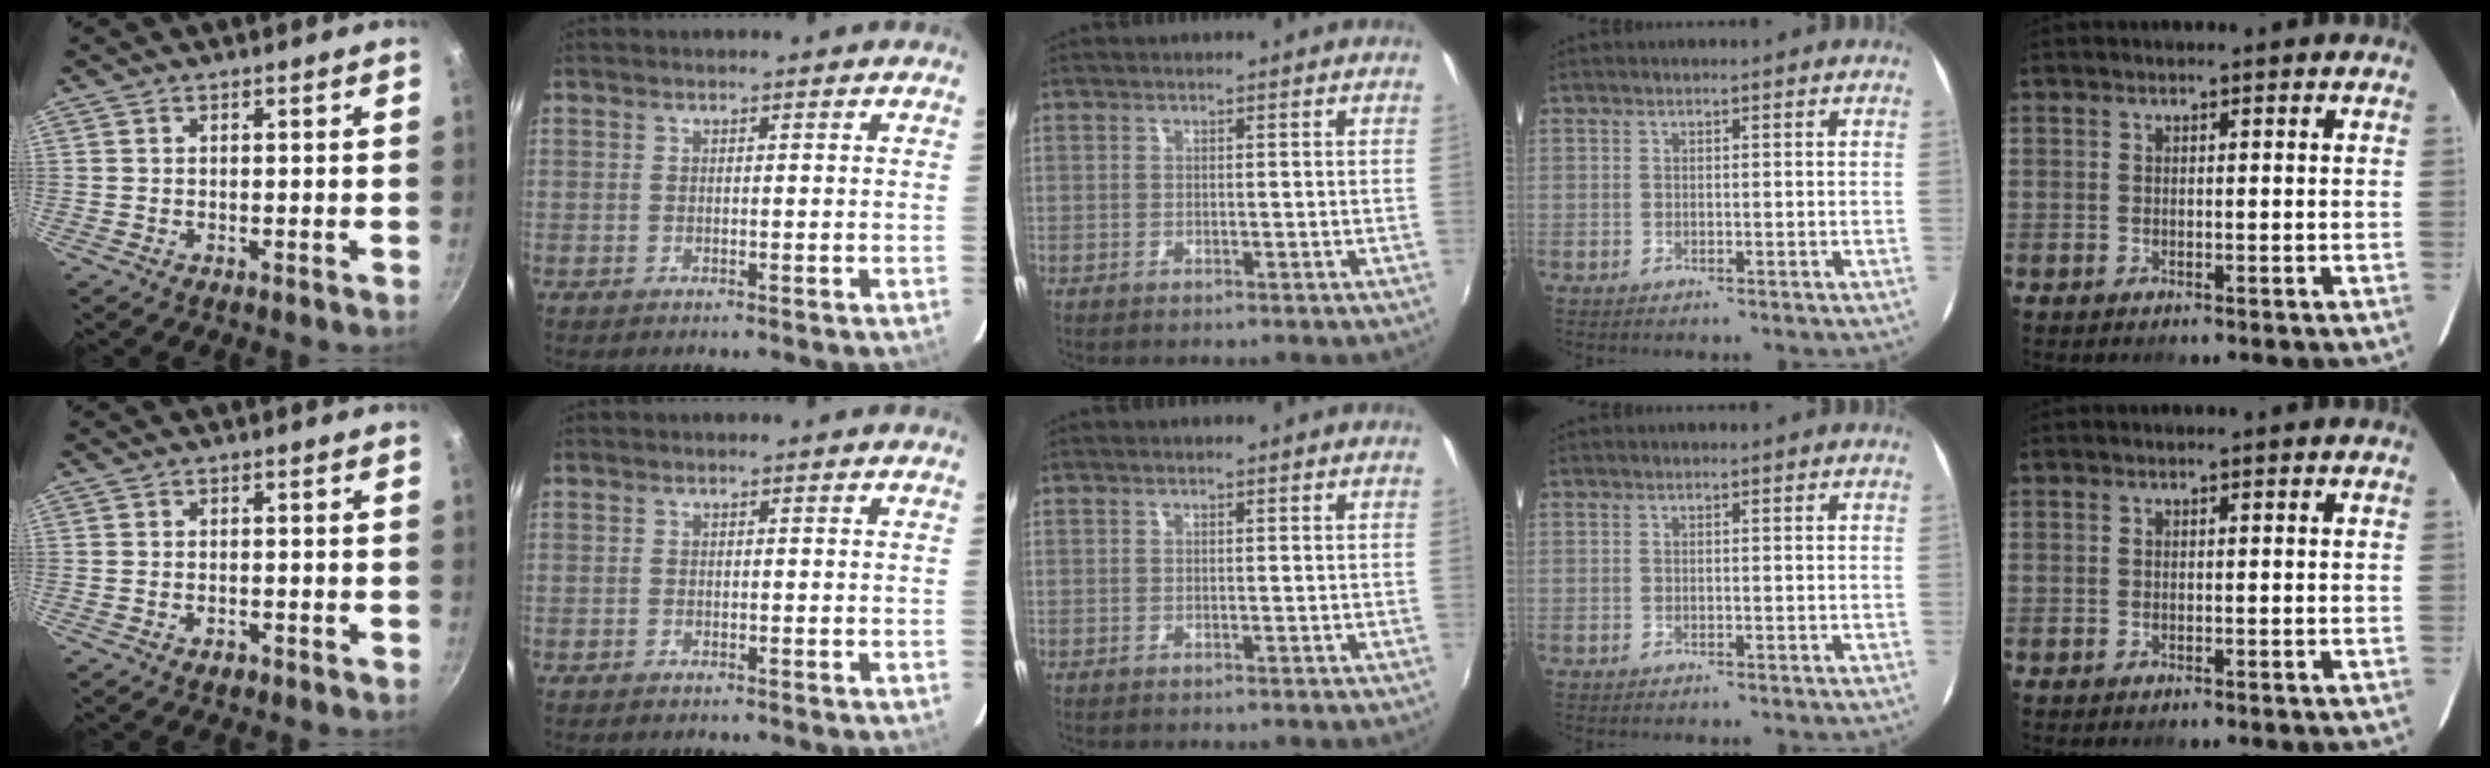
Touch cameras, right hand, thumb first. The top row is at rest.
{"thumb": {"total": 1.5, "force": [-0.9, 0.8, 0.8], "torque": [-0.015, 0.008, -0.011]}, "index": {"total": 0.6, "force": [-0.5, 0.3, 0.1], "torque": [-0.004, 0.002, -0.010]}}